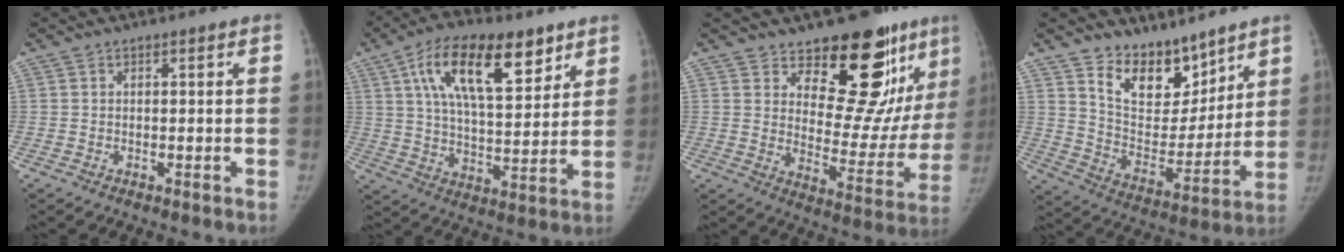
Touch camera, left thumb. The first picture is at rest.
{"total": 18.6, "force": [9.2, 8.1, 13.9], "torque": [-0.202, -0.024, 0.158]}
{"total": 18.5, "force": [12.4, 7.7, 11.3], "torque": [-0.094, -0.106, 0.177]}
{"total": 13.2, "force": [10.0, 7.0, 5.0], "torque": [-0.035, -0.081, 0.187]}